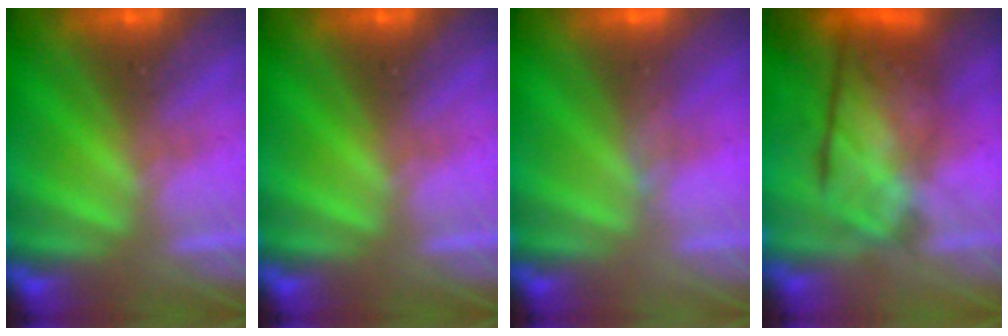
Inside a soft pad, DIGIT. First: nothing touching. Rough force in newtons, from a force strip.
{"total": 0.0}
{"total": 3.5}
{"total": 9.9}